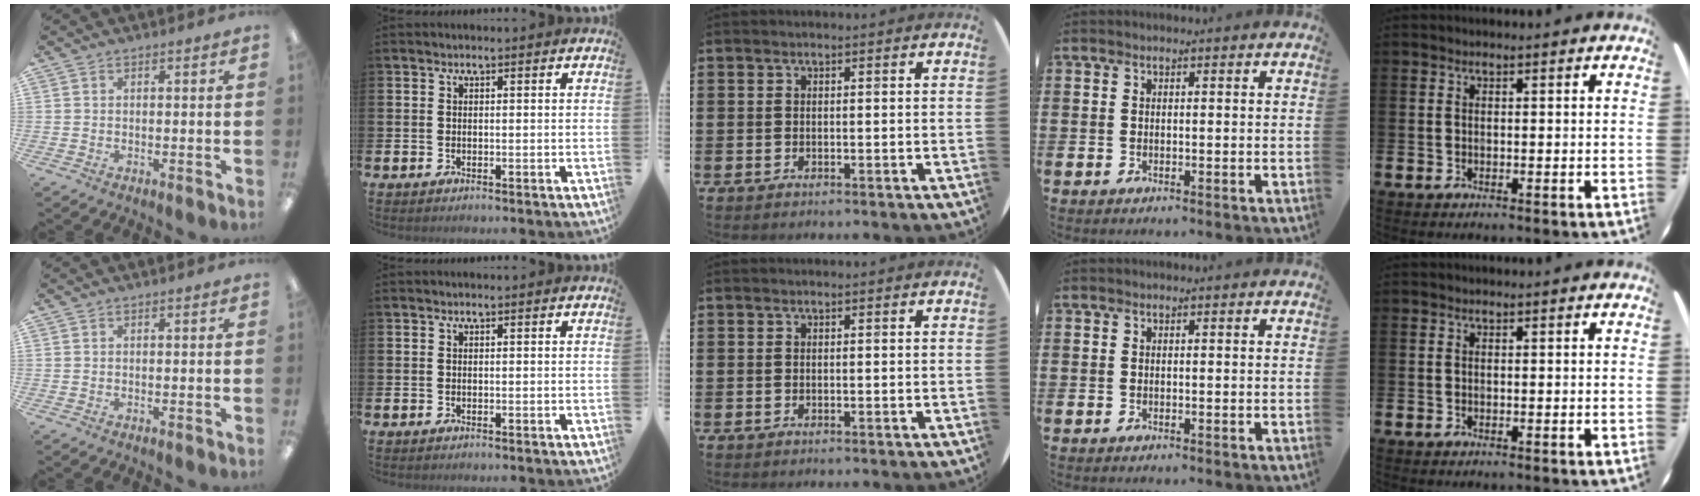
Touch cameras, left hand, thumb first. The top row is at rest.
{}